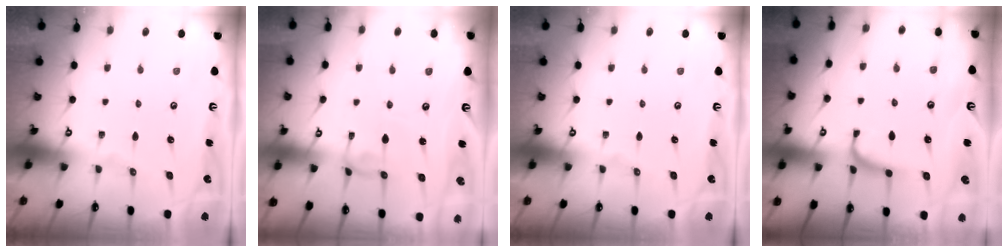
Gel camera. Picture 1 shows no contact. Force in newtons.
{"total": 1.5, "press": 1.5, "slide": 0.2}
{"total": 0.0}
{"total": 2.4, "press": 2.4, "slide": 0.4}